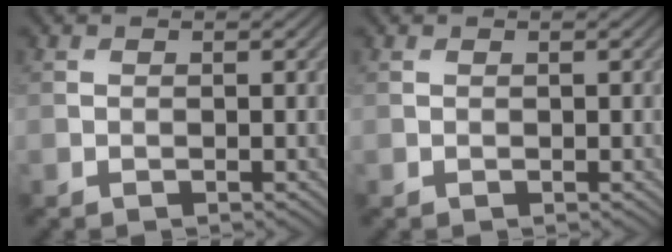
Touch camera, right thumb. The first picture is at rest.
{"total": 0.0}